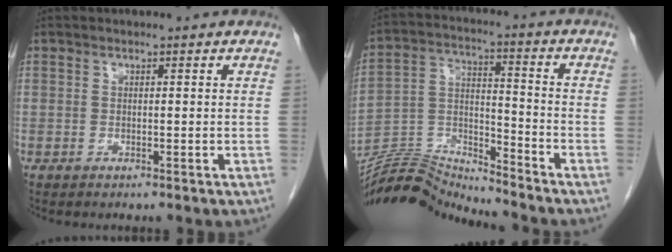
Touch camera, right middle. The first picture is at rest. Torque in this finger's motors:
{"motor_torque": [-0.20, -0.44, -0.08, 0.01]}